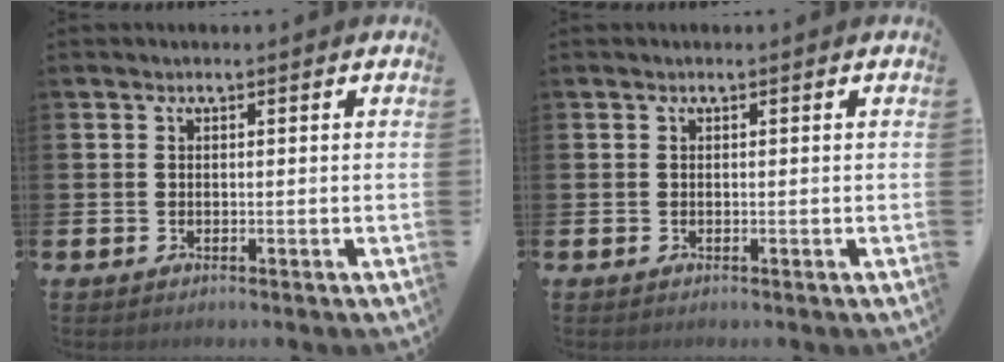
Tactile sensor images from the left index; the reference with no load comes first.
{"total": 0.0}